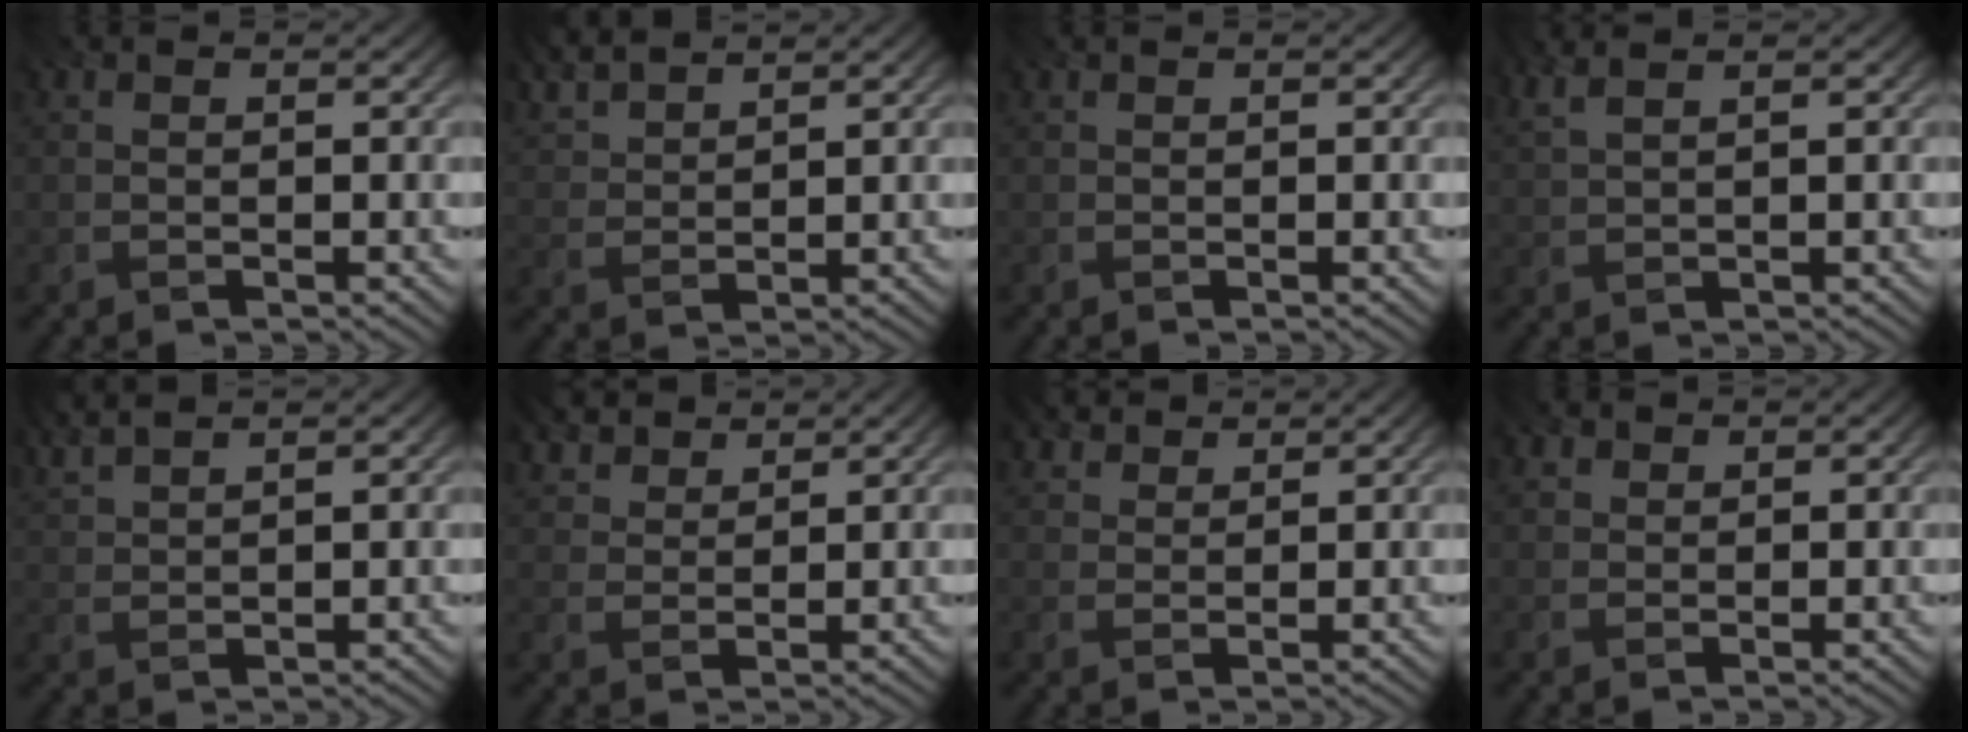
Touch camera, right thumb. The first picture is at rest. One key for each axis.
{"total": 5.4, "fx": 4.7, "fy": 1.3, "fz": 2.4, "tx": -0.060, "ty": 0.003, "tz": 0.091}
{"total": 0.0}
{"total": 3.4, "fx": 2.3, "fy": 0.7, "fz": 2.3, "tx": -0.038, "ty": 0.016, "tz": 0.021}
{"total": 4.3, "fx": 3.7, "fy": 0.6, "fz": 2.1, "tx": -0.040, "ty": 0.010, "tz": 0.060}
{"total": 4.4, "fx": 3.8, "fy": 1.7, "fz": 1.5, "tx": -0.044, "ty": 0.002, "tz": 0.078}
{"total": 3.1, "fx": 2.7, "fy": 1.2, "fz": 0.9, "tx": -0.025, "ty": -0.002, "tz": 0.060}
{"total": 1.6, "fx": 1.1, "fy": 1.1, "fz": 0.4, "tx": -0.013, "ty": 0.001, "tz": 0.023}